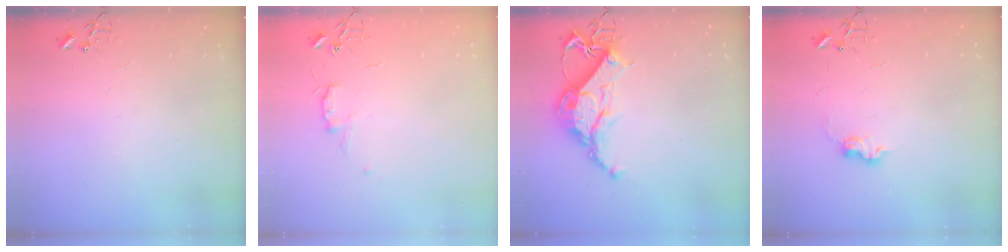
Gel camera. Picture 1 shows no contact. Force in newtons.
{"total": 5.8, "press": 5.7, "slide": 0.7}
{"total": 13.8, "press": 13.8, "slide": 1.1}
{"total": 7.4, "press": 7.4, "slide": 0.4}